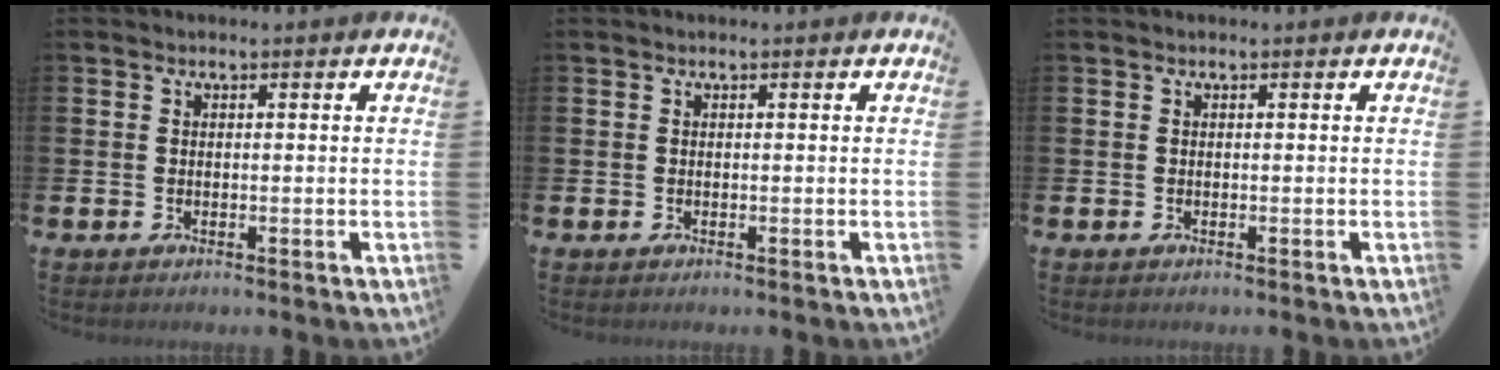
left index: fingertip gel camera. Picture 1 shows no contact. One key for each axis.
{"total": 0.0}
{"total": 0.0}